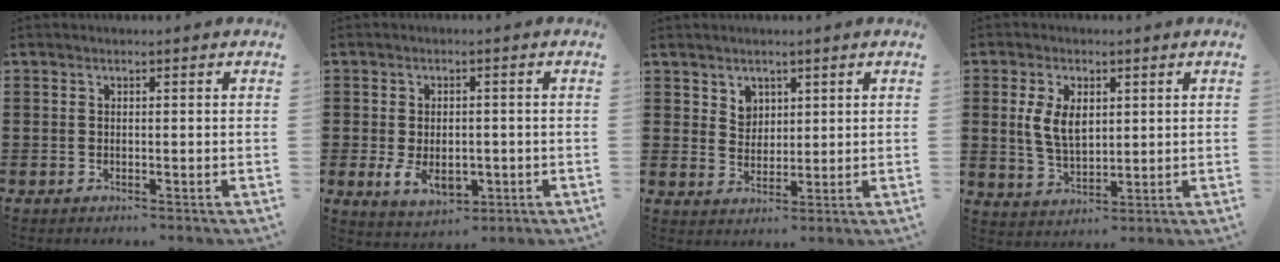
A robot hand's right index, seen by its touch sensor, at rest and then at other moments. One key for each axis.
{"total": 4.9, "fx": -1.1, "fy": 3.1, "fz": 3.6, "tx": -0.072, "ty": -0.002, "tz": -0.023}
{"total": 3.4, "fx": 2.2, "fy": 2.6, "fz": 0.6, "tx": -0.023, "ty": 0.008, "tz": 0.041}
{"total": 6.3, "fx": 1.3, "fy": 3.7, "fz": 4.9, "tx": -0.104, "ty": 0.006, "tz": 0.018}